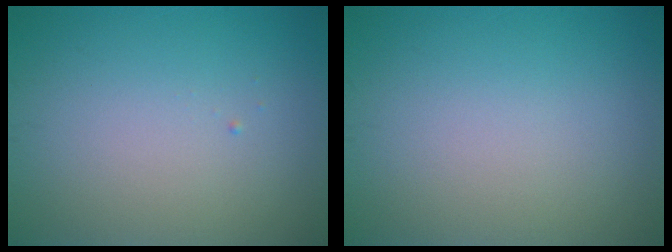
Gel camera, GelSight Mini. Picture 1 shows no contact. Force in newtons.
{"total": 0.0}